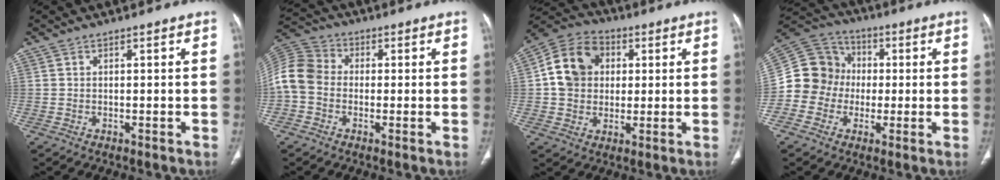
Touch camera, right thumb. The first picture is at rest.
{"total": 9.2, "force": [-1.1, 7.5, 5.3], "torque": [-0.108, 0.029, -0.035]}
{"total": 12.3, "force": [1.8, 10.3, 6.6], "torque": [-0.097, 0.014, 0.023]}
{"total": 12.6, "force": [-1.6, 11.9, 3.8], "torque": [-0.055, 0.043, -0.034]}